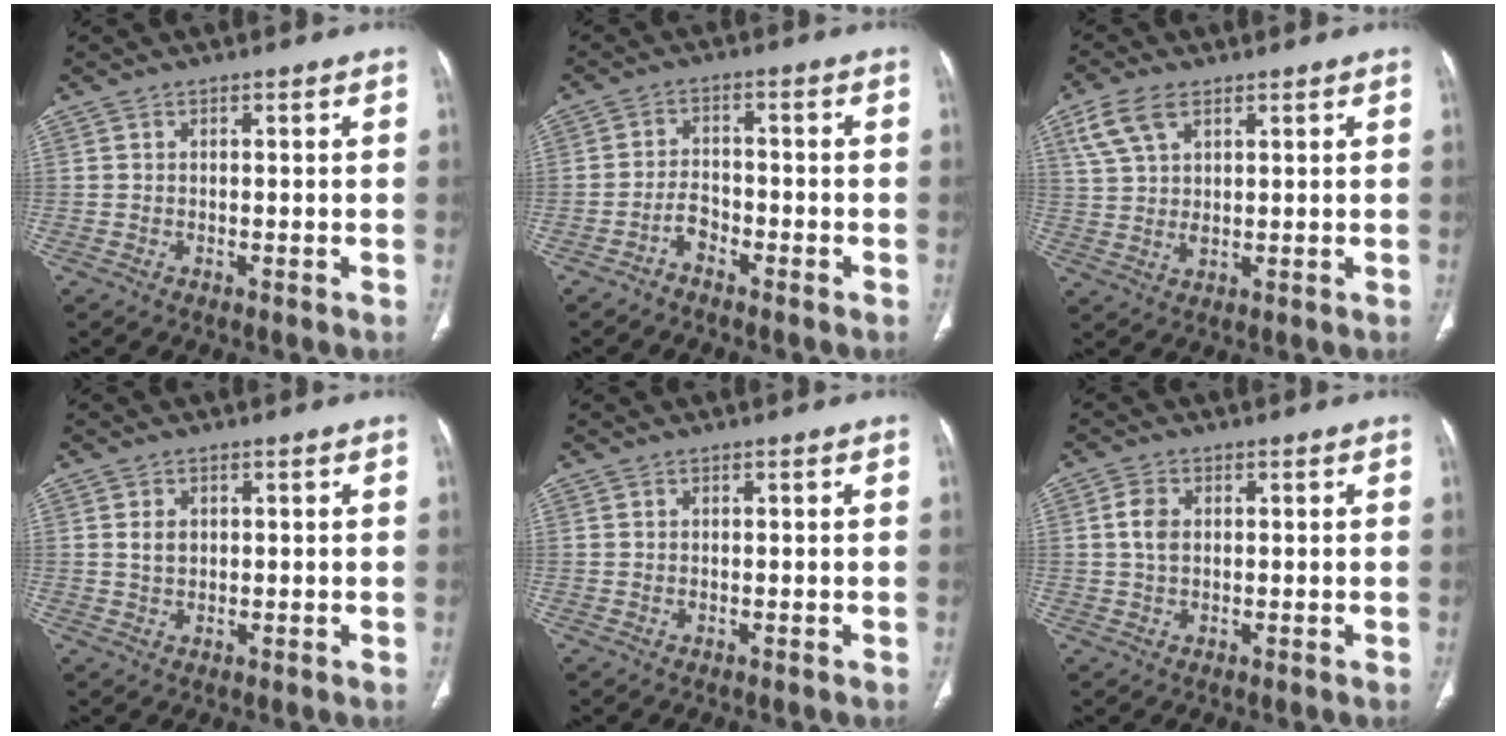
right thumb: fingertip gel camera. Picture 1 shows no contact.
{"total": 3.4, "force": [-2.5, 1.7, 1.5], "torque": [-0.024, 0.023, -0.046]}
{"total": 7.6, "force": [3.7, 4.0, 5.2], "torque": [-0.110, -0.004, 0.077]}
{"total": 2.4, "force": [0.6, 1.7, 1.5], "torque": [-0.018, -0.003, 0.015]}
{"total": 0.0}
{"total": 3.5, "force": [0.5, 2.4, 2.5], "torque": [-0.051, 0.005, 0.008]}